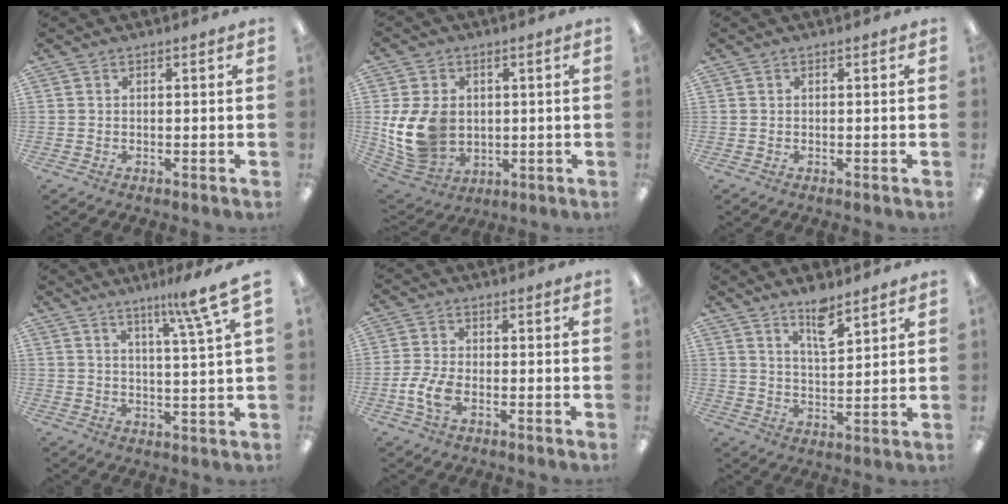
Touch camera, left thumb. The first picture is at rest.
{"total": 13.9, "force": [0.0, 11.1, 8.3], "torque": [-0.196, 0.000, 0.006]}
{"total": 0.0}
{"total": 9.0, "force": [6.3, -0.2, 6.5], "torque": [-0.102, -0.037, 0.097]}
{"total": 5.8, "force": [-2.0, 3.3, 4.2], "torque": [-0.094, 0.004, -0.038]}
{"total": 7.9, "force": [5.9, 2.8, 4.4], "torque": [-0.064, -0.036, 0.100]}